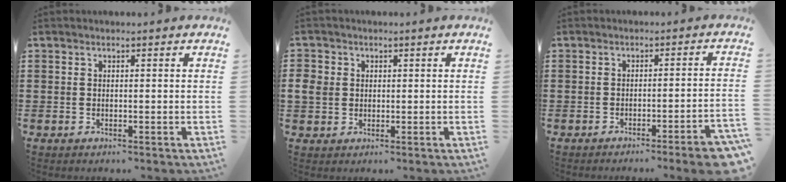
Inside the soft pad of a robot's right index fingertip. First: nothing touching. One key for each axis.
{"total": 2.8, "fx": 0.3, "fy": 2.6, "fz": 1.0, "tx": -0.037, "ty": 0.007, "tz": 0.000}
{"total": 4.0, "fx": -3.0, "fy": -0.4, "fz": 2.6, "tx": -0.041, "ty": -0.013, "tz": -0.055}